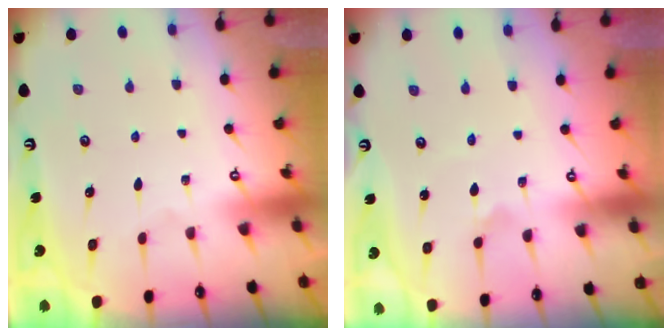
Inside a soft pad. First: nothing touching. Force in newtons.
{"total": 1.8, "press": 1.7, "slide": 0.4}